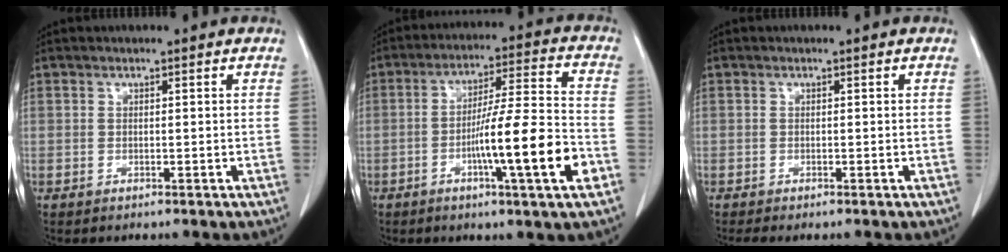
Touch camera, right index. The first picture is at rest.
{"total": 13.9, "force": [-4.6, -0.4, 13.1], "torque": [-0.216, -0.001, -0.076]}
{"total": 0.8, "force": [-0.7, 0.0, 0.5], "torque": [-0.009, -0.003, -0.013]}